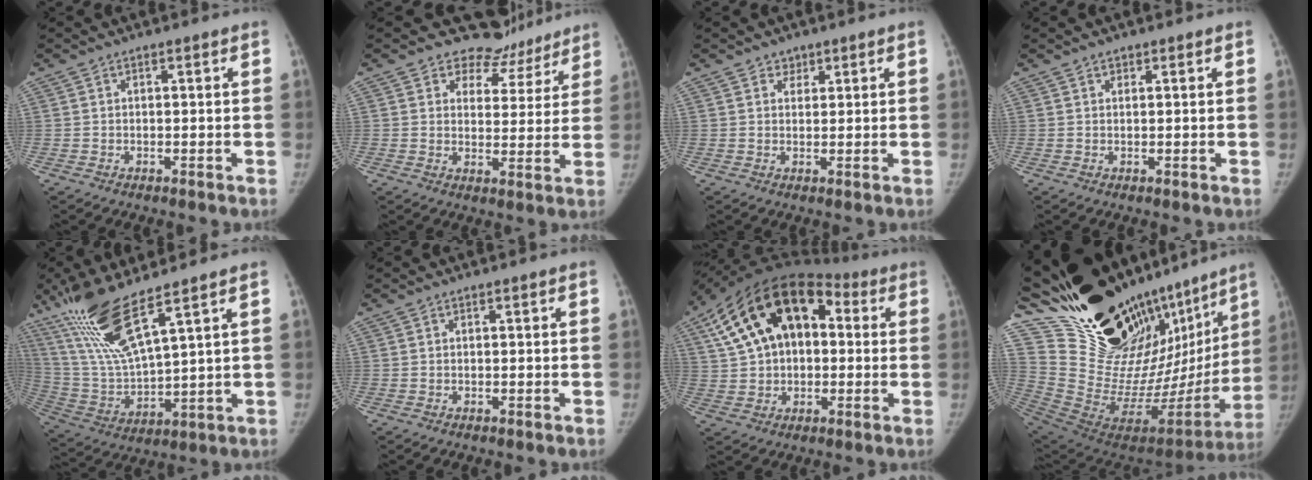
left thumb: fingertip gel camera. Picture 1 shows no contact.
{"total": 10.0, "force": [8.5, 5.1, -0.1], "torque": [0.046, -0.062, 0.105]}
{"total": 2.0, "force": [1.4, 1.4, 0.3], "torque": [0.015, -0.007, 0.016]}
{"total": 0.9, "force": [0.8, 0.4, 0.1], "torque": [0.000, -0.005, 0.014]}
{"total": 16.0, "force": [10.2, 2.4, 12.0], "torque": [-0.256, -0.052, 0.214]}
{"total": 0.0}
{"total": 20.9, "force": [5.2, 13.2, 15.4], "torque": [-0.252, 0.026, 0.075]}
{"total": 39.2, "force": [30.8, 14.2, 19.5], "torque": [-0.297, -0.158, 0.480]}